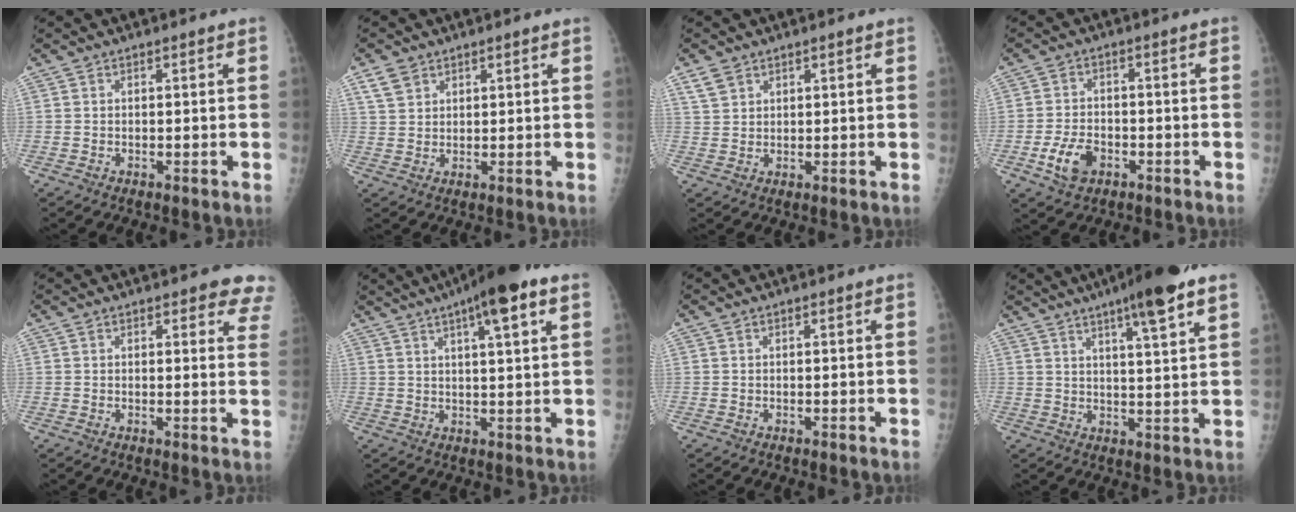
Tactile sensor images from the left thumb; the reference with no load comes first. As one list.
[{"total": 3.7, "force": [2.4, 2.6, 1.4], "torque": [-0.018, -0.007, 0.051]}, {"total": 3.0, "force": [2.0, 1.9, 1.1], "torque": [-0.013, -0.005, 0.044]}, {"total": 6.4, "force": [-2.8, 4.2, 4.0], "torque": [-0.072, 0.013, -0.048]}, {"total": 6.7, "force": [5.1, 2.6, 3.6], "torque": [-0.002, -0.021, 0.037]}, {"total": 11.9, "force": [6.3, 2.1, 9.9], "torque": [-0.150, 0.002, 0.090]}, {"total": 0.0}, {"total": 11.4, "force": [6.8, 1.1, 9.1], "torque": [-0.135, -0.020, 0.099]}]